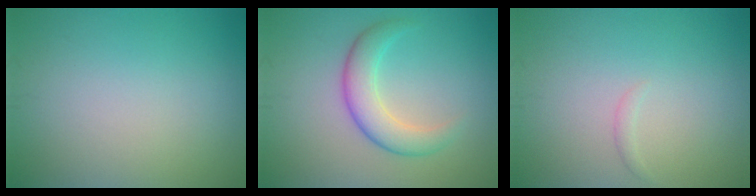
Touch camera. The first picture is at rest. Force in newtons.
{"total": 3.8, "press": 3.8, "slide": 0.1}
{"total": 0.6, "press": 0.6, "slide": 0.1}